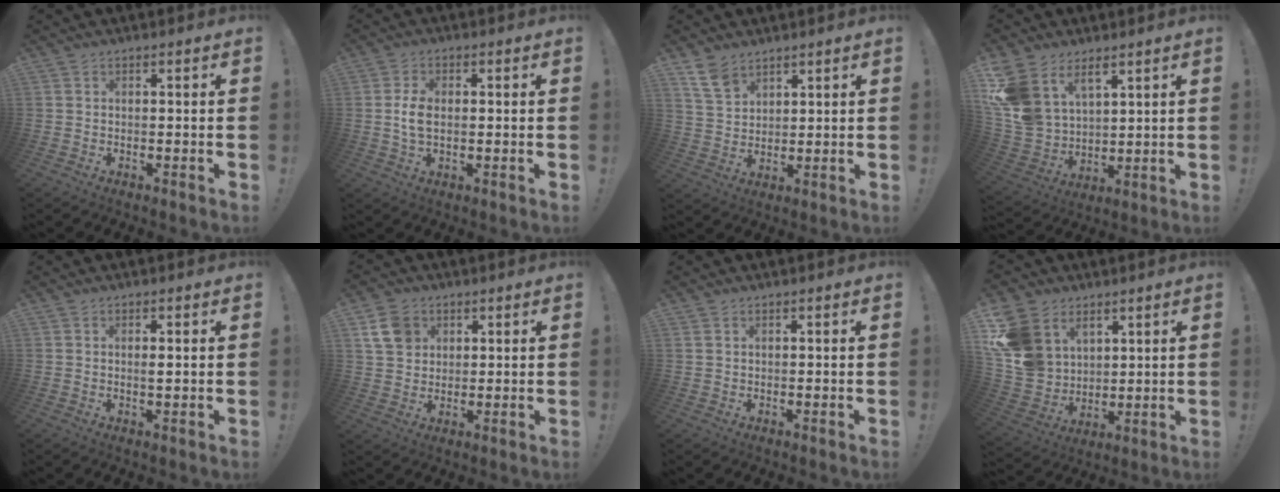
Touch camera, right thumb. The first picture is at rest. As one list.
[{"total": 5.2, "force": [-0.2, 3.0, 4.2], "torque": [-0.088, -0.002, -0.007]}, {"total": 7.8, "force": [5.8, 4.3, 3.0], "torque": [-0.055, -0.030, 0.114]}, {"total": 13.2, "force": [7.5, 8.8, 6.4], "torque": [-0.144, -0.048, 0.148]}, {"total": 1.3, "force": [0.2, 0.1, 1.3], "torque": [-0.011, -0.005, -0.002]}, {"total": 9.1, "force": [3.8, 7.2, 4.1], "torque": [-0.069, -0.007, 0.076]}, {"total": 0.6, "force": [0.4, 0.4, 0.3], "torque": [-0.009, 0.001, 0.008]}, {"total": 14.3, "force": [6.6, 11.3, 5.9], "torque": [-0.125, -0.038, 0.135]}]